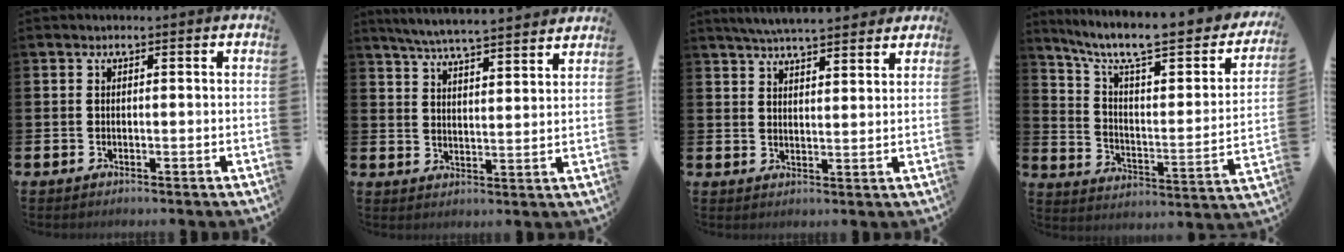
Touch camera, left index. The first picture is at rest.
{"total": 5.9, "force": [5.7, -0.1, 1.3], "torque": [-0.046, -0.035, 0.100]}
{"total": 5.7, "force": [5.4, 0.7, 1.5], "torque": [-0.037, -0.023, 0.098]}
{"total": 9.1, "force": [7.1, 2.1, 5.3], "torque": [-0.117, -0.060, 0.109]}